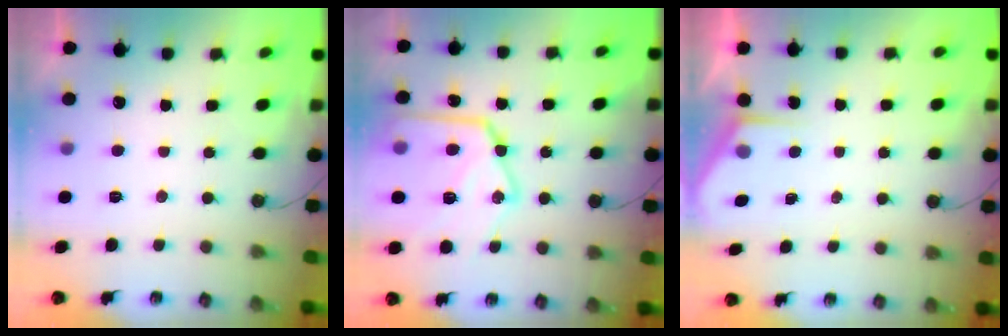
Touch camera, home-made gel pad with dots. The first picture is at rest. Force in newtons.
{"total": 22.4, "press": 22.3, "slide": 1.9}
{"total": 2.1, "press": 2.1, "slide": 0.2}